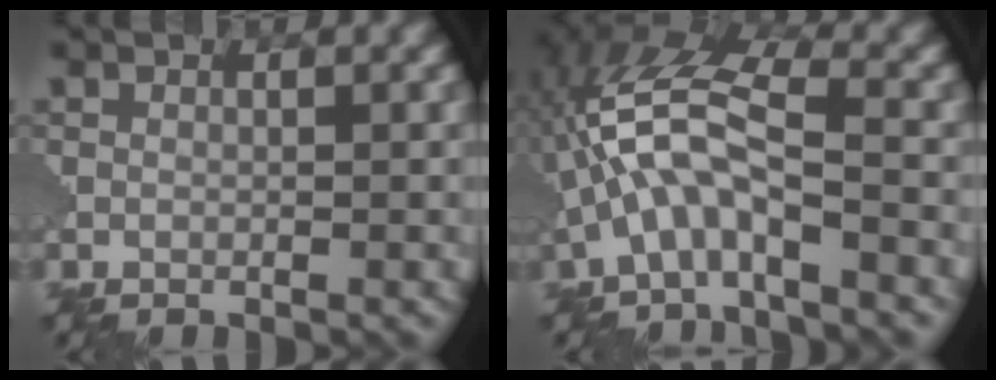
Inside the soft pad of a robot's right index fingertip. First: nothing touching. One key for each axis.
{"total": 7.0, "fx": -1.7, "fy": 2.5, "fz": 6.4, "tx": -0.140, "ty": 0.024, "tz": -0.041}